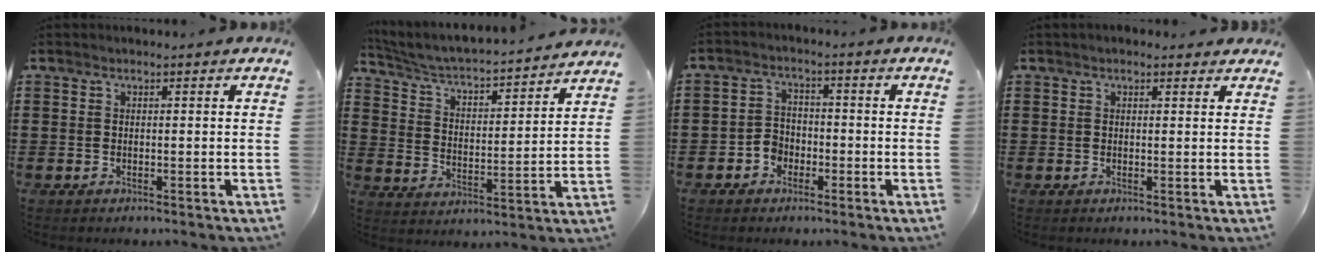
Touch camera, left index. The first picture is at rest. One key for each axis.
{"total": 3.6, "fx": 3.4, "fy": 0.0, "fz": 1.3, "tx": -0.044, "ty": -0.038, "tz": 0.046}
{"total": 3.1, "fx": -1.7, "fy": 2.4, "fz": 1.1, "tx": -0.028, "ty": 0.007, "tz": -0.036}
{"total": 1.2, "fx": 1.0, "fy": 0.4, "fz": 0.4, "tx": -0.009, "ty": 0.004, "tz": 0.019}